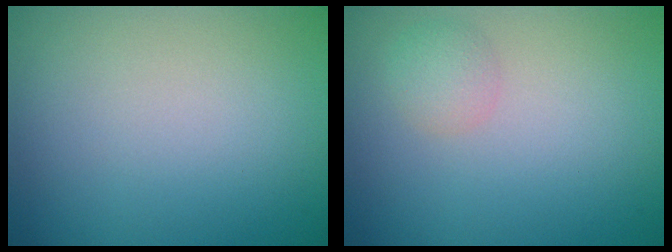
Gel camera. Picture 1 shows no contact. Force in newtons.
{"total": 1.5, "press": 1.5, "slide": 0.1}